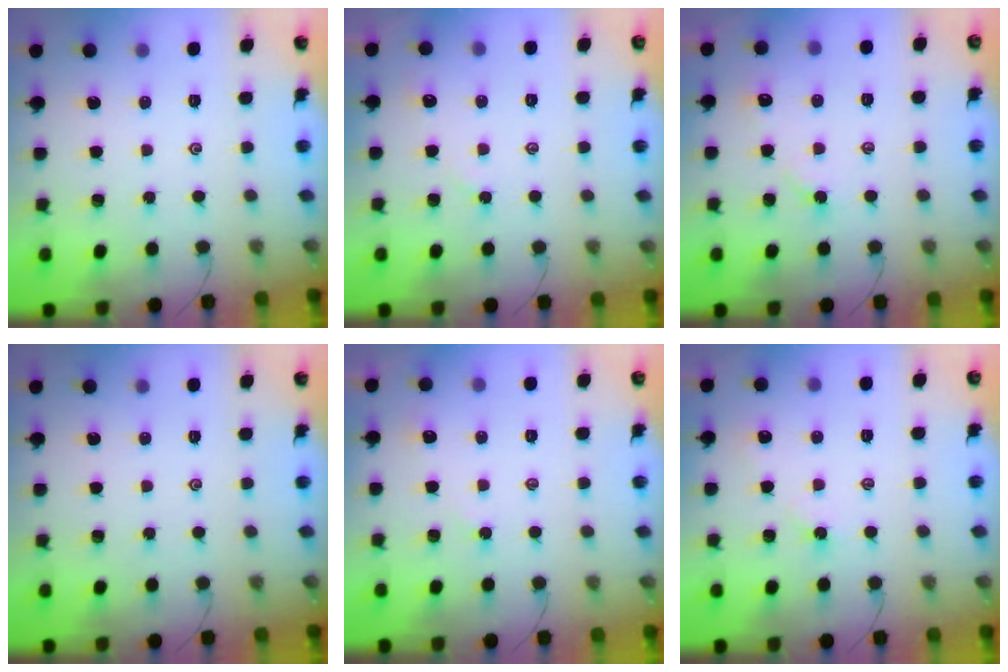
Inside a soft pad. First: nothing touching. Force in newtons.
{"total": 2.6, "press": 2.5, "slide": 0.3}
{"total": 2.9, "press": 2.9, "slide": 0.5}
{"total": 0.0}
{"total": 2.3, "press": 2.3, "slide": 0.3}
{"total": 2.2, "press": 2.1, "slide": 0.4}